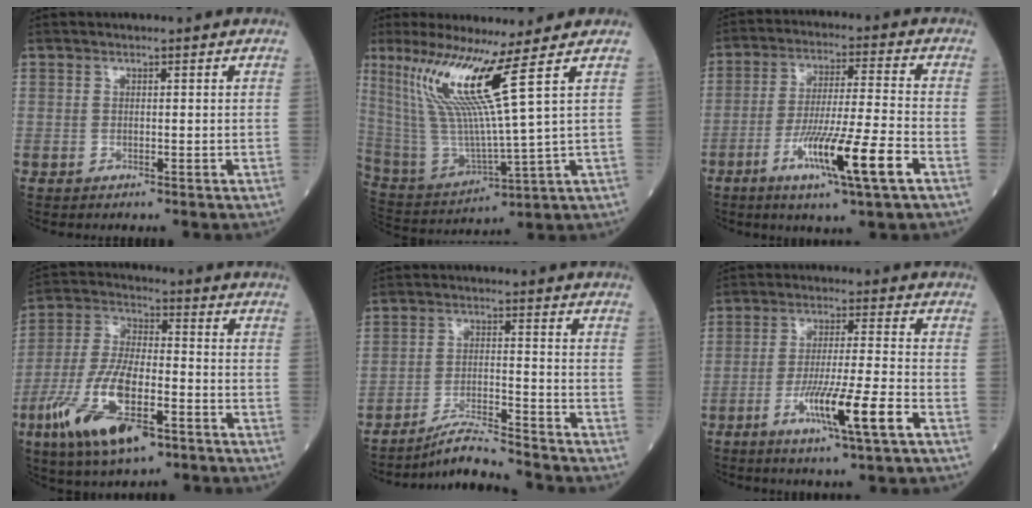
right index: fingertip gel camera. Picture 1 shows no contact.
{"total": 14.5, "force": [7.5, -2.5, 12.2], "torque": [-0.247, -0.018, 0.146]}
{"total": 12.9, "force": [-5.7, -0.3, 11.6], "torque": [-0.212, -0.018, -0.101]}
{"total": 15.5, "force": [-7.4, 5.0, 12.6], "torque": [-0.262, -0.012, -0.130]}
{"total": 7.1, "force": [-6.6, -1.0, 2.2], "torque": [-0.042, -0.017, -0.119]}
{"total": 10.6, "force": [-4.6, -0.5, 9.5], "torque": [-0.174, -0.014, -0.083]}